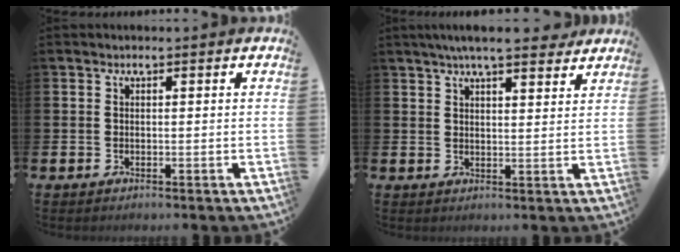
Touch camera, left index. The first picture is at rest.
{"total": 5.7, "force": [5.2, 0.5, 2.3], "torque": [-0.051, -0.016, 0.092]}